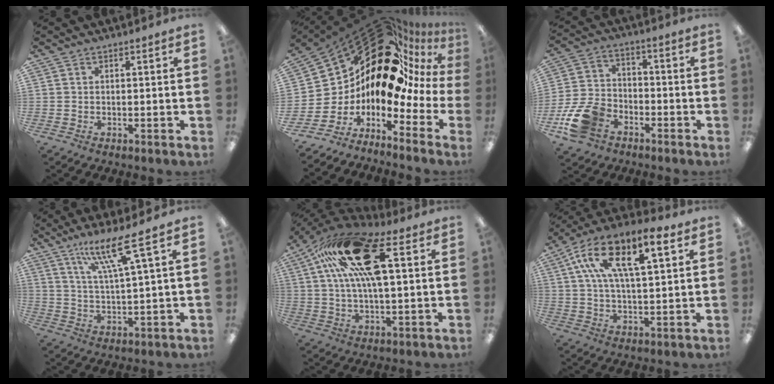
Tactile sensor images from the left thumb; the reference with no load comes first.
{"total": 18.5, "force": [13.2, 9.1, 9.3], "torque": [-0.162, -0.137, 0.231]}
{"total": 12.5, "force": [-6.8, 8.4, 6.4], "torque": [-0.142, 0.043, -0.124]}
{"total": 11.8, "force": [7.3, 1.3, 9.2], "torque": [-0.169, -0.026, 0.119]}
{"total": 23.6, "force": [9.0, 10.0, 19.3], "torque": [-0.360, -0.005, 0.143]}
{"total": 15.8, "force": [7.8, 6.3, 12.3], "torque": [-0.229, -0.014, 0.134]}